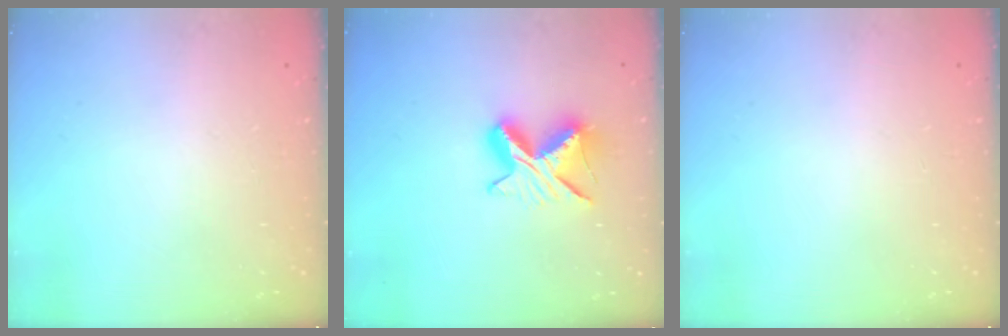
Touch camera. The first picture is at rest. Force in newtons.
{"total": 9.3, "press": 9.3, "slide": 1.0}
{"total": 0.0}